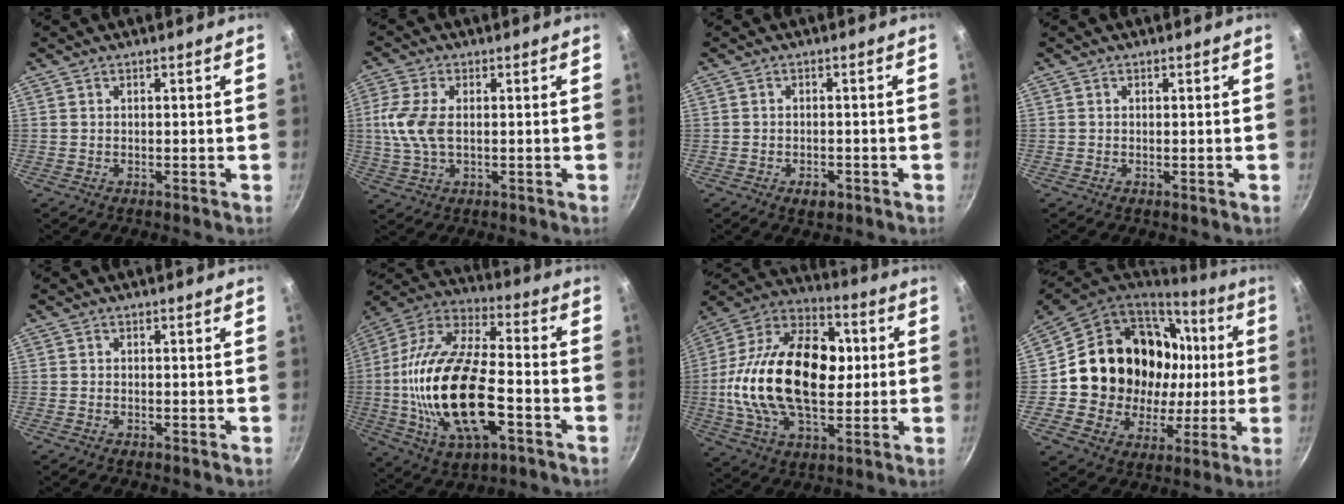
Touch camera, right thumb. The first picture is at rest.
{"total": 8.2, "force": [0.5, 4.6, 6.8], "torque": [-0.145, 0.003, 0.004]}
{"total": 3.0, "force": [-1.5, 1.8, 1.8], "torque": [-0.025, 0.010, -0.020]}
{"total": 0.0}
{"total": 0.0}
{"total": 25.7, "force": [-5.1, 12.1, 22.1], "torque": [-0.431, 0.027, -0.097]}
{"total": 28.3, "force": [0.9, 17.1, 22.5], "torque": [-0.382, 0.030, 0.002]}
{"total": 22.8, "force": [2.7, 18.9, 12.4], "torque": [-0.185, 0.030, 0.062]}